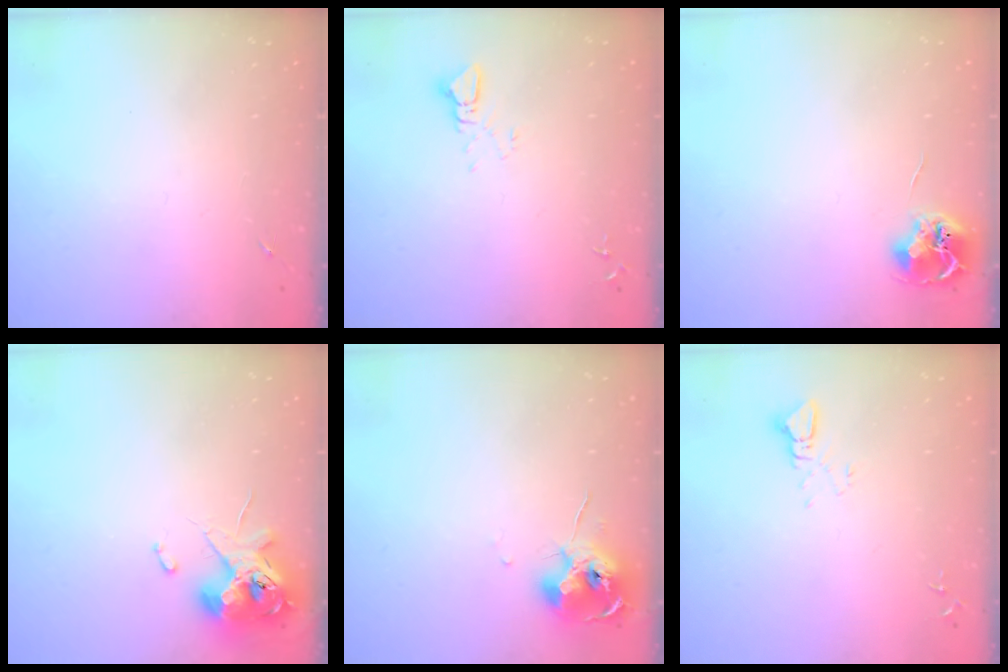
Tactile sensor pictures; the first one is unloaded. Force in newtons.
{"total": 2.5, "press": 2.5, "slide": 0.1}
{"total": 7.6, "press": 7.5, "slide": 0.6}
{"total": 11.9, "press": 11.7, "slide": 2.1}
{"total": 10.5, "press": 10.4, "slide": 1.0}
{"total": 2.5, "press": 2.5, "slide": 0.1}